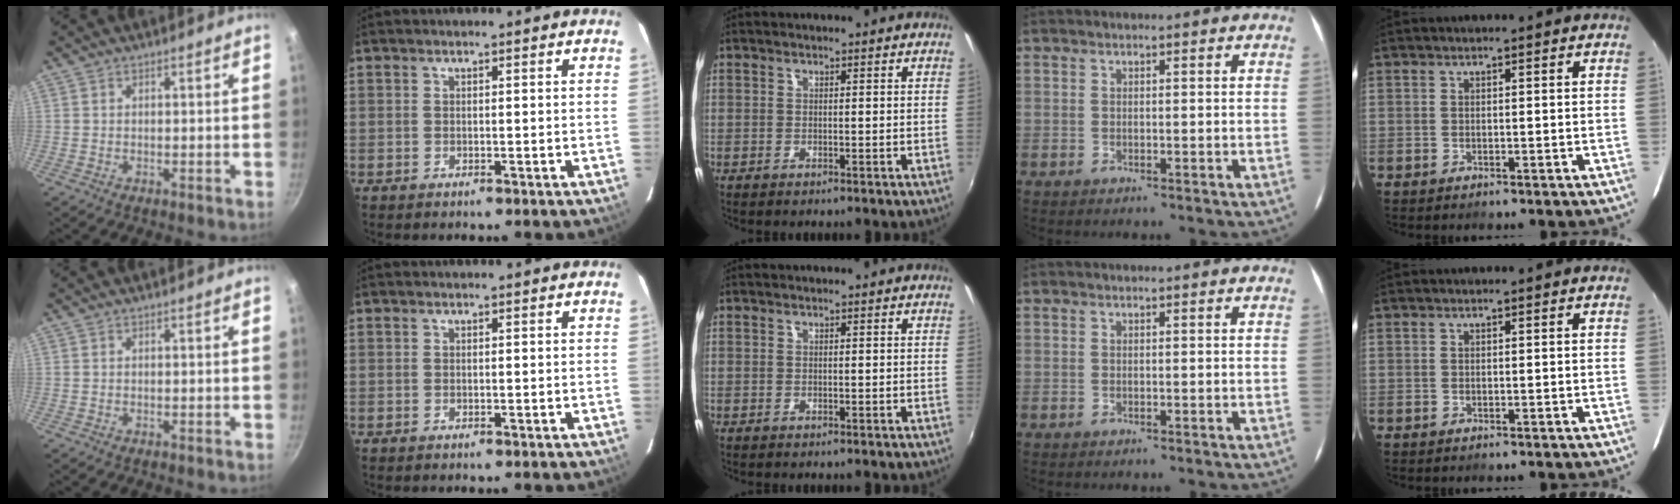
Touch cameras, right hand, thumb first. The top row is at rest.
{}